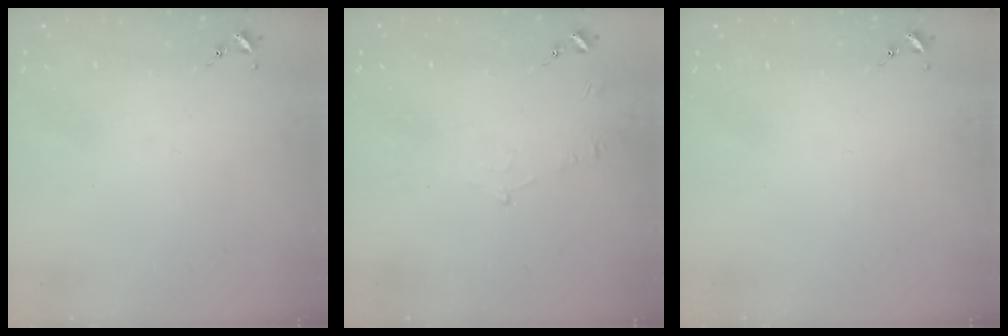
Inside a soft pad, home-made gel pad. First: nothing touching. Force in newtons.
{"total": 4.5, "press": 4.2, "slide": 1.4}
{"total": 0.0}